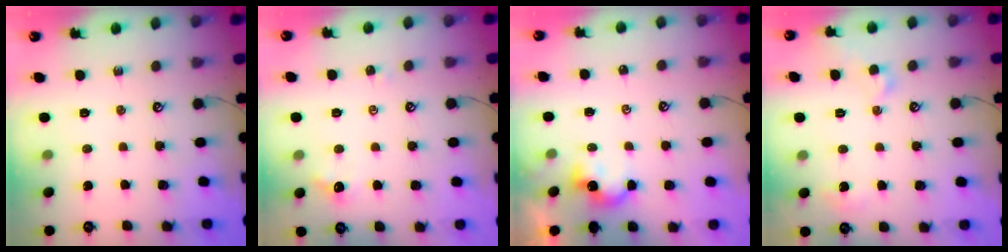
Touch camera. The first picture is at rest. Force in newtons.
{"total": 1.1, "press": 1.0, "slide": 0.5}
{"total": 2.4, "press": 2.3, "slide": 0.3}
{"total": 1.9, "press": 1.9, "slide": 0.5}